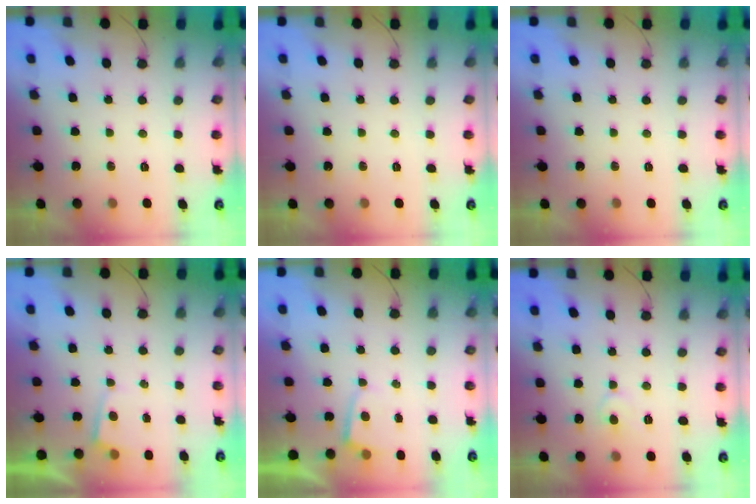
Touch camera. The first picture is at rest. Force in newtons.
{"total": 0.0}
{"total": 0.0}
{"total": 1.6, "press": 1.5, "slide": 0.2}
{"total": 2.3, "press": 2.3, "slide": 0.2}
{"total": 5.2, "press": 5.2, "slide": 0.6}